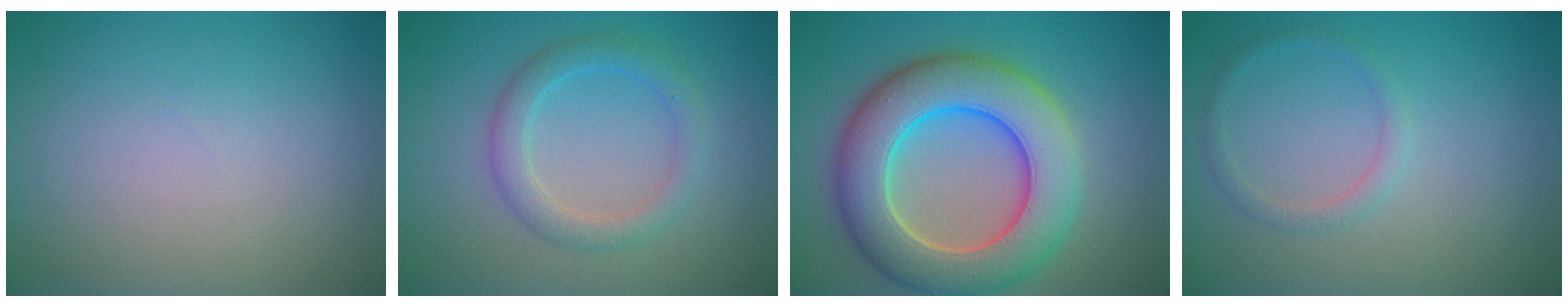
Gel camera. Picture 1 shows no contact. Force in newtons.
{"total": 3.0, "press": 3.0, "slide": 0.1}
{"total": 10.1, "press": 10.0, "slide": 0.7}
{"total": 1.3, "press": 1.3, "slide": 0.1}